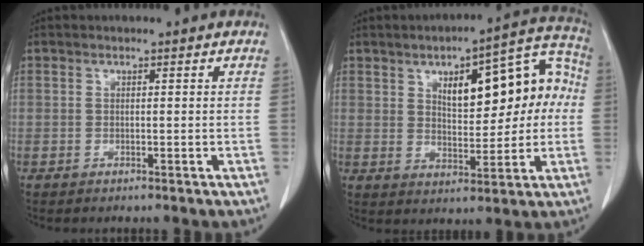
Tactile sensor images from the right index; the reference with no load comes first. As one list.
[{"total": 15.0, "force": [2.8, 6.2, 13.3], "torque": [-0.168, 0.043, 0.045]}]